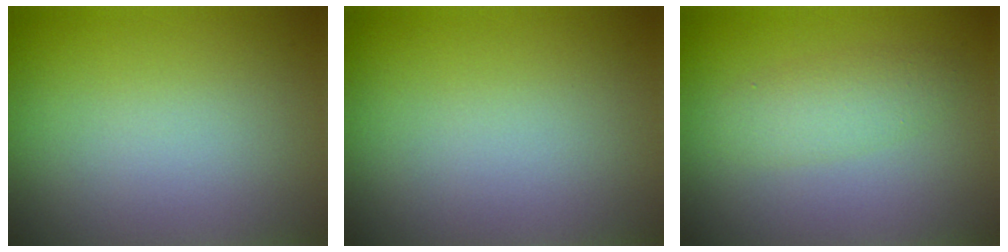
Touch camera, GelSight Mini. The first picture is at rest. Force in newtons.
{"total": 0.0}
{"total": 2.2, "press": 2.2, "slide": 0.1}